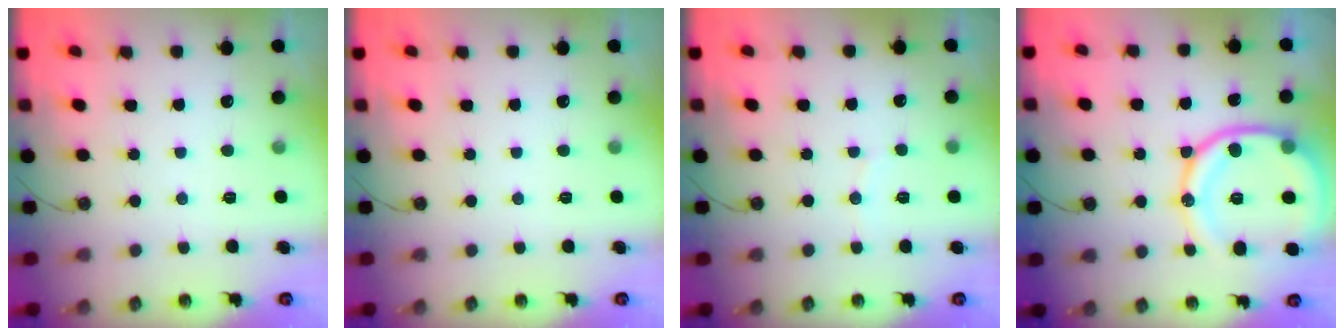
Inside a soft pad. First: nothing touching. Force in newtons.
{"total": 0.0}
{"total": 3.5, "press": 3.5, "slide": 0.4}
{"total": 19.1, "press": 19.0, "slide": 2.2}